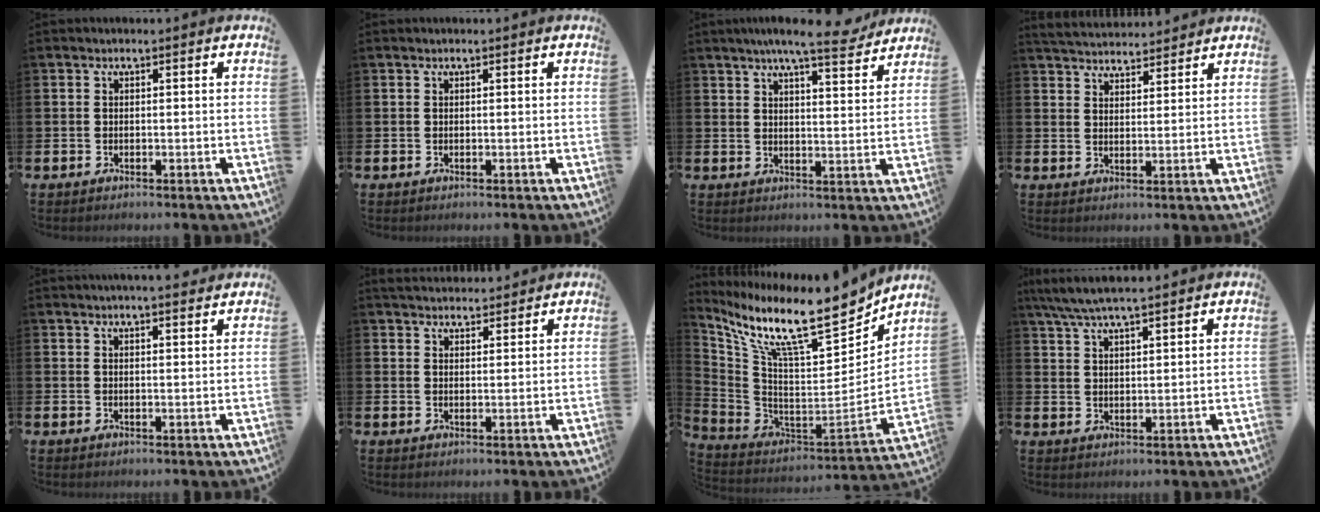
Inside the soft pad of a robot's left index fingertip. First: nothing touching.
{"total": 0.0}
{"total": 7.3, "force": [6.6, 0.4, 3.2], "torque": [-0.061, -0.030, 0.114]}
{"total": 4.5, "force": [4.4, 0.8, 0.1], "torque": [-0.022, -0.020, 0.082]}
{"total": 2.7, "force": [2.7, -0.2, 0.4], "torque": [-0.012, -0.010, 0.049]}
{"total": 3.6, "force": [3.5, 0.8, 0.2], "torque": [-0.010, -0.017, 0.066]}
{"total": 13.6, "force": [10.3, 2.9, 8.4], "torque": [-0.169, -0.087, 0.170]}
{"total": 5.9, "force": [5.3, 0.7, 2.4], "torque": [-0.067, -0.014, 0.099]}